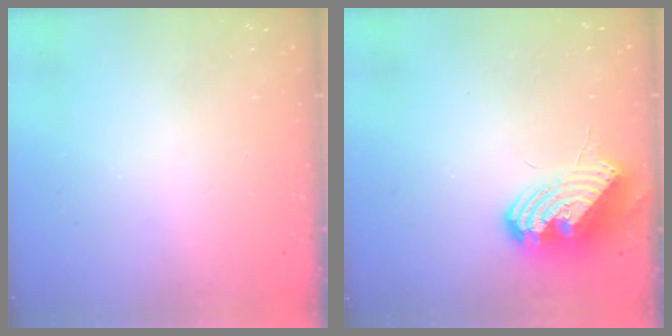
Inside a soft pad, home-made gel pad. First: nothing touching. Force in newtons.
{"total": 12.9, "press": 12.8, "slide": 1.7}